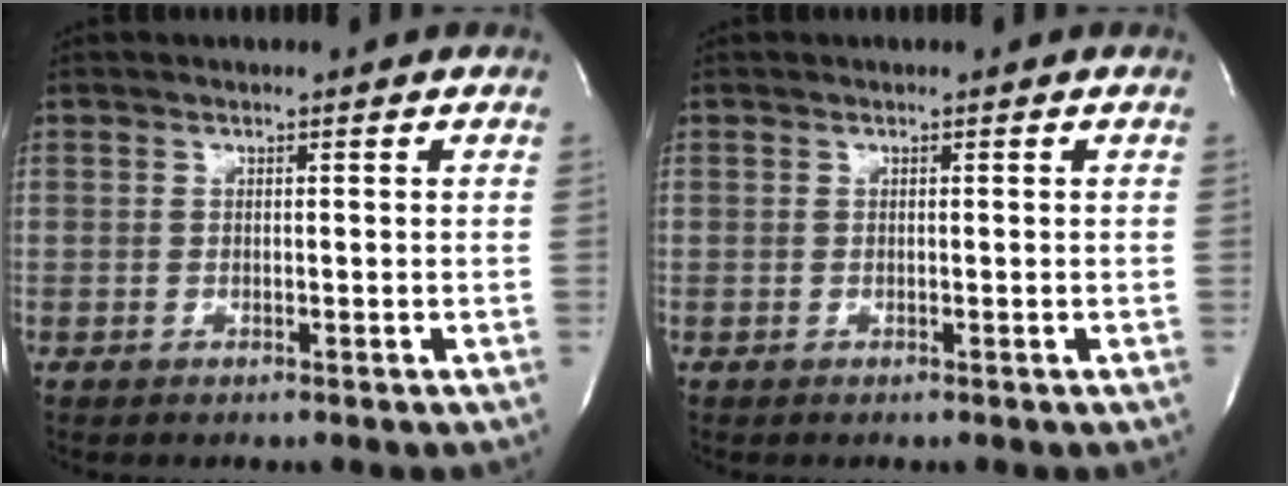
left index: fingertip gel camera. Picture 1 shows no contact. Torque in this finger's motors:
{"motor_torque": [-0.03, 0.03, 0.00, 0.00]}